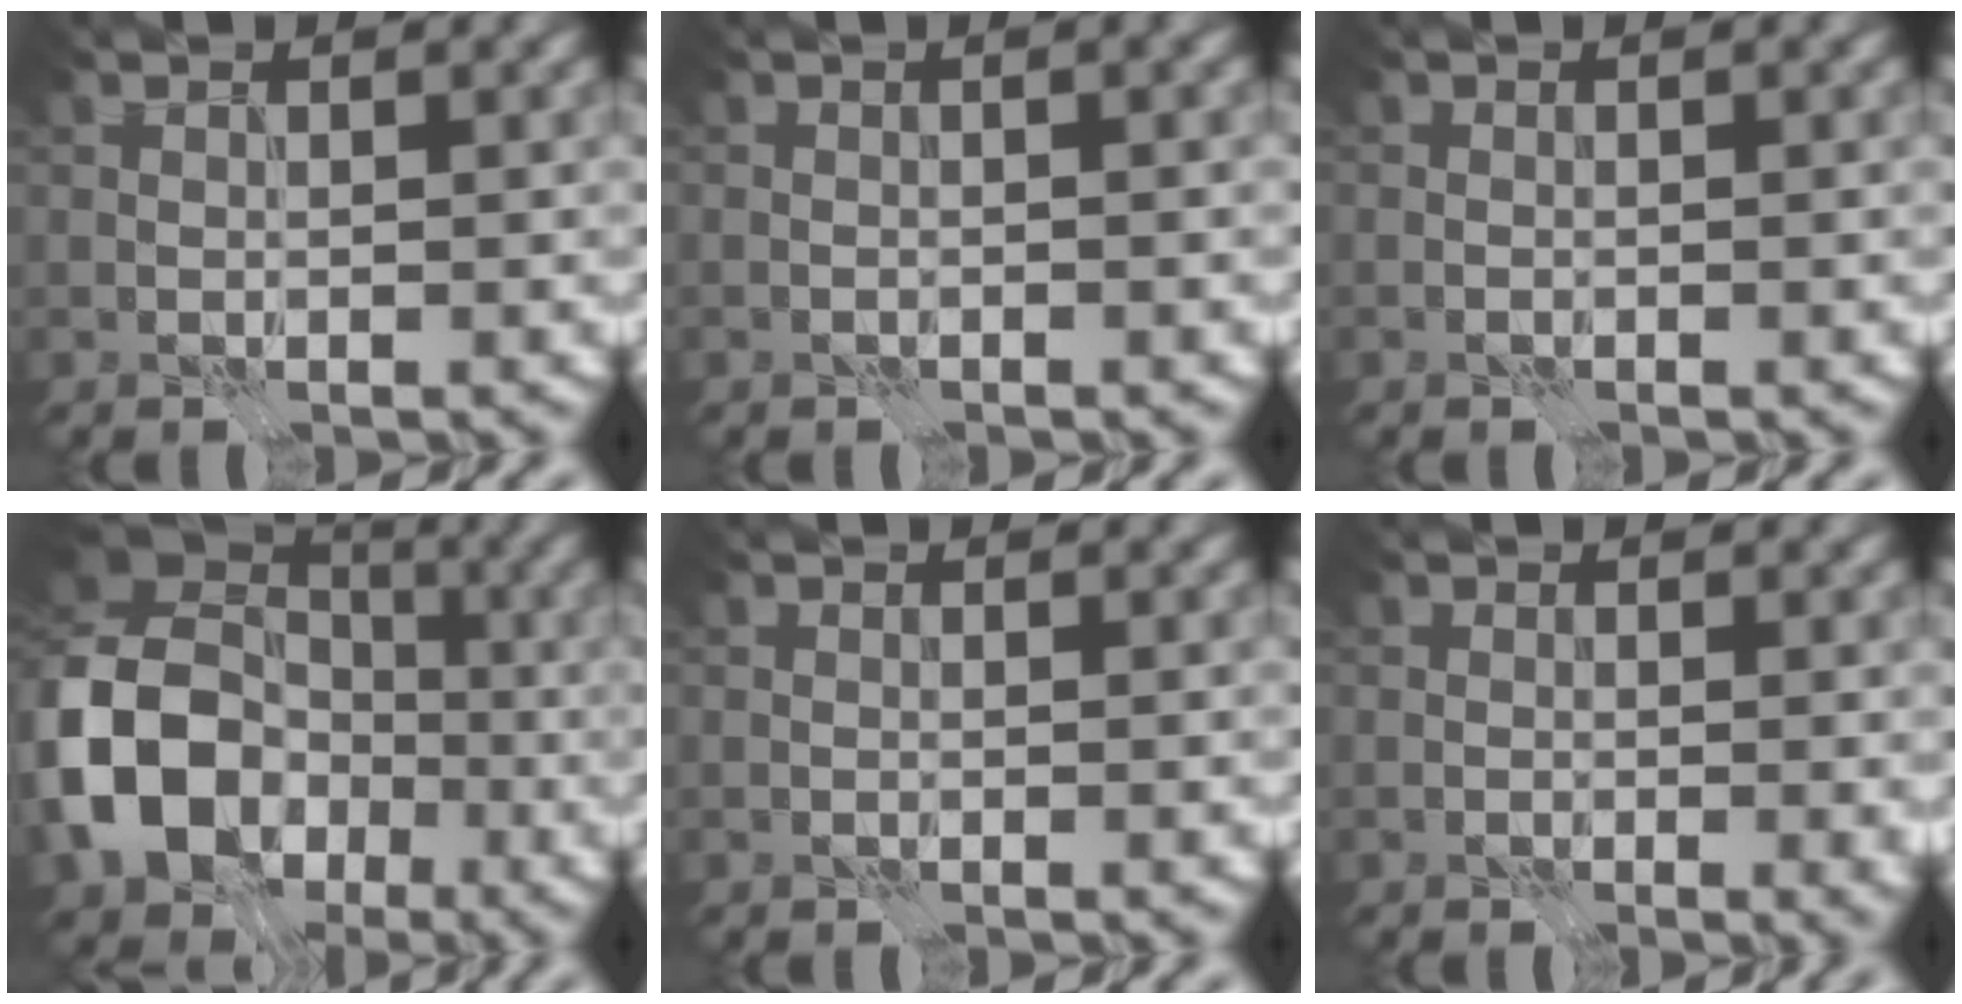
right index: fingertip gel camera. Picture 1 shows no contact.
{"total": 1.8, "force": [0.4, 0.6, 1.7], "torque": [-0.011, -0.002, -0.003]}
{"total": 0.0}
{"total": 12.5, "force": [-3.4, 9.9, 6.8], "torque": [-0.145, -0.010, -0.073]}
{"total": 0.0}
{"total": 1.2, "force": [0.1, 0.4, 1.1], "torque": [-0.008, -0.003, 0.003]}